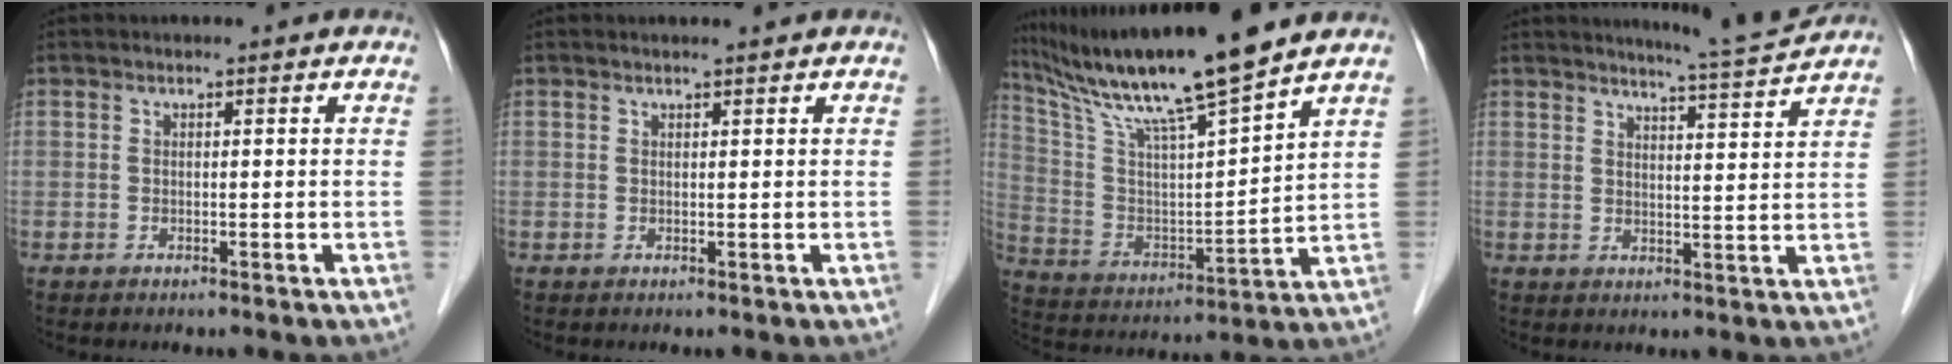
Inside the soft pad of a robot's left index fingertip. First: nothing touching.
{"total": 1.1, "force": [1.0, -0.1, 0.4], "torque": [-0.007, 0.005, 0.019]}
{"total": 17.7, "force": [14.4, -0.7, 10.3], "torque": [-0.190, 0.009, 0.260]}
{"total": 6.2, "force": [5.9, -1.6, 0.9], "torque": [-0.031, -0.020, 0.084]}